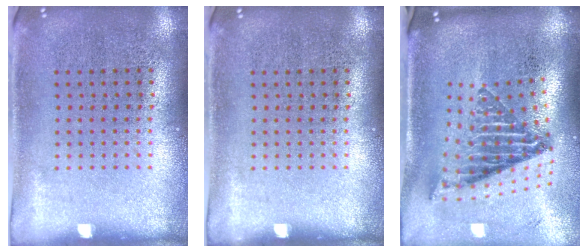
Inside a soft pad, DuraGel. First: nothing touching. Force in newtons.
{"total": 0.0}
{"total": 2.6, "press": 1.6, "slide": 2.0}